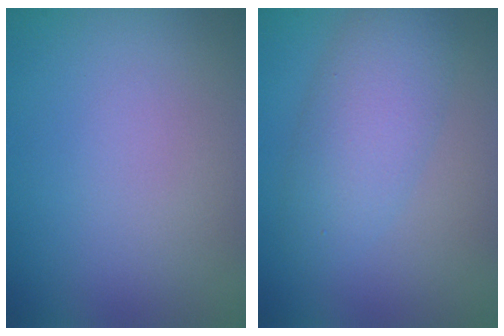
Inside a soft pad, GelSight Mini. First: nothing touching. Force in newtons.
{"total": 4.4, "press": 4.4, "slide": 0.1}